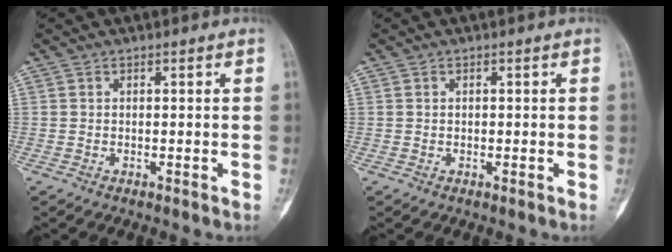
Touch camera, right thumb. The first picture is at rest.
{"total": 0.5, "force": [0.1, 0.4, 0.3], "torque": [-0.008, 0.001, 0.003]}